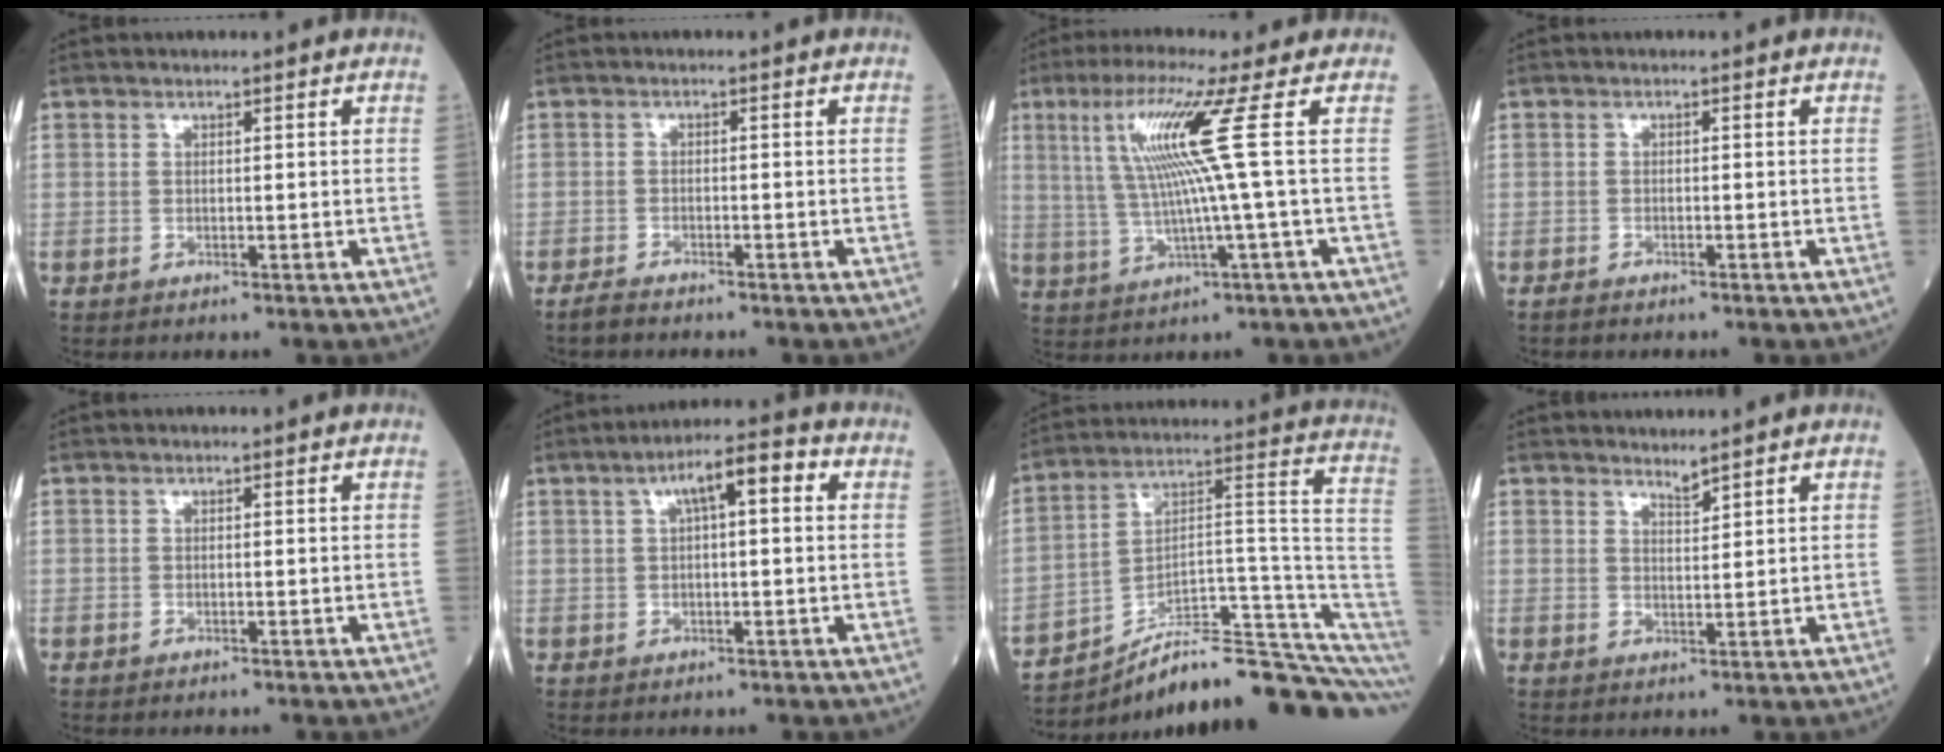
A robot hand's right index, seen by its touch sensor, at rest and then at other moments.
{"total": 3.6, "force": [-3.1, 1.0, 1.4], "torque": [-0.038, -0.008, -0.051]}
{"total": 10.8, "force": [2.4, -2.1, 10.3], "torque": [-0.200, 0.012, 0.052]}
{"total": 2.8, "force": [-2.4, 1.0, 1.2], "torque": [-0.031, -0.007, -0.032]}
{"total": 0.0}
{"total": 8.1, "force": [2.5, 2.5, 7.2], "torque": [-0.132, 0.037, 0.039]}
{"total": 22.7, "force": [-16.4, 3.3, 15.4], "torque": [-0.177, 0.057, -0.246]}
{"total": 2.9, "force": [2.8, -0.1, 0.6], "torque": [-0.018, -0.011, 0.061]}